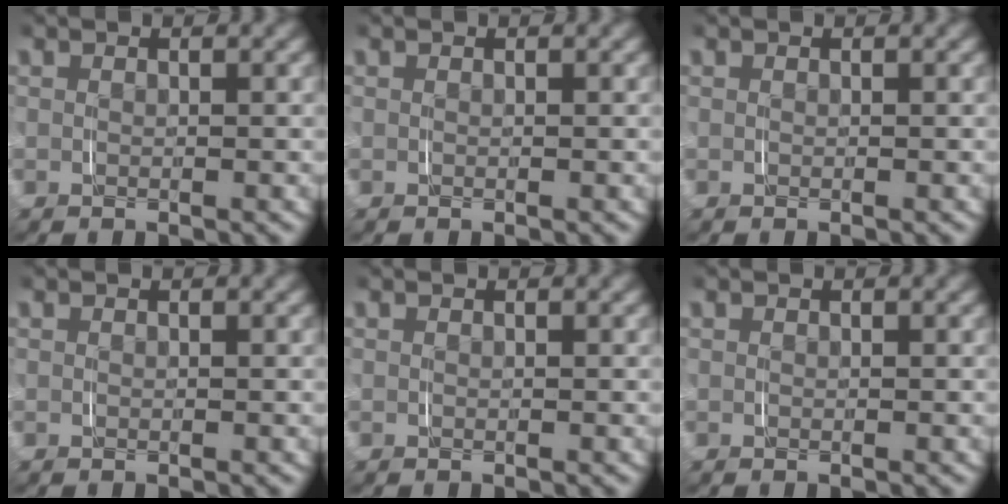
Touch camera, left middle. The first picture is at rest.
{"total": 0.0}
{"total": 0.0}
{"total": 0.0}
{"total": 0.0}
{"total": 0.0}